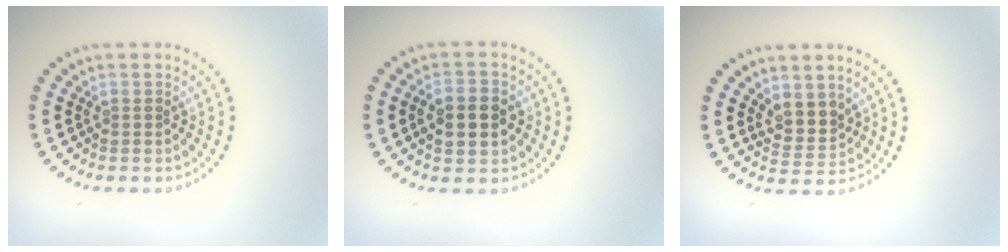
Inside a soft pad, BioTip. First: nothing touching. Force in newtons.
{"total": 4.6, "press": 4.6, "slide": 0.2}
{"total": 2.6, "press": 2.2, "slide": 1.4}